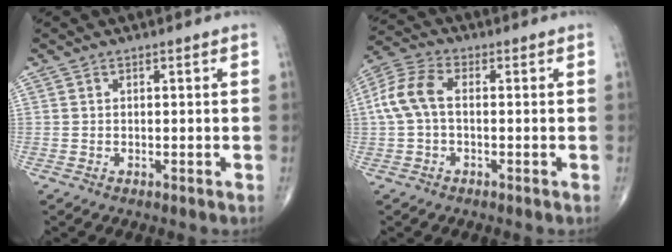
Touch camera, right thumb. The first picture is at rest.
{"total": 7.6, "force": [0.1, 4.4, 6.2], "torque": [-0.144, 0.025, -0.005]}